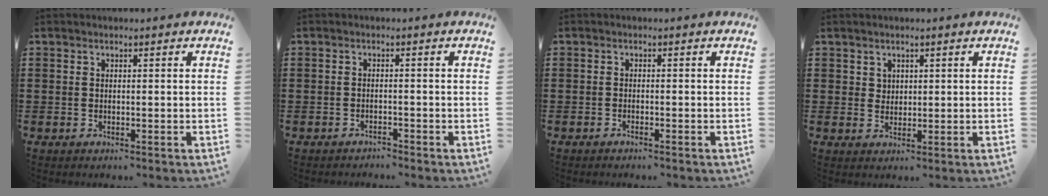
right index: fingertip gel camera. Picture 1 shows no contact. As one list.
[{"total": 0.9, "force": [-0.9, 0.1, 0.0], "torque": [-0.003, 0.003, -0.020]}, {"total": 0.7, "force": [-0.6, 0.0, 0.3], "torque": [-0.006, -0.001, -0.012]}, {"total": 1.9, "force": [1.2, 1.4, 0.2], "torque": [-0.009, 0.005, 0.024]}]